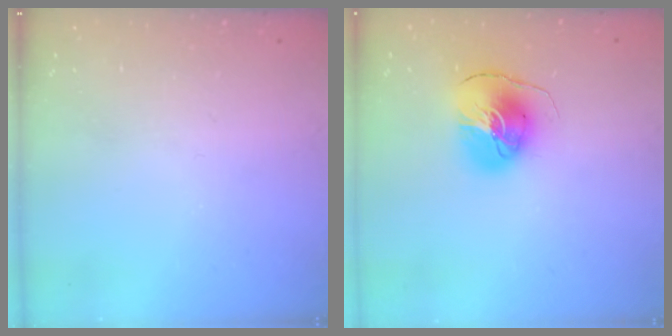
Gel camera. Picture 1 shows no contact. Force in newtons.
{"total": 10.5, "press": 10.5, "slide": 1.3}